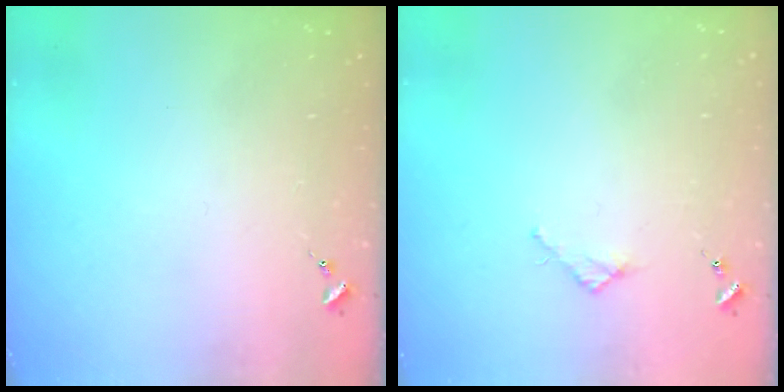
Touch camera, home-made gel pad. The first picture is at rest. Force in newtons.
{"total": 2.4, "press": 2.3, "slide": 0.3}